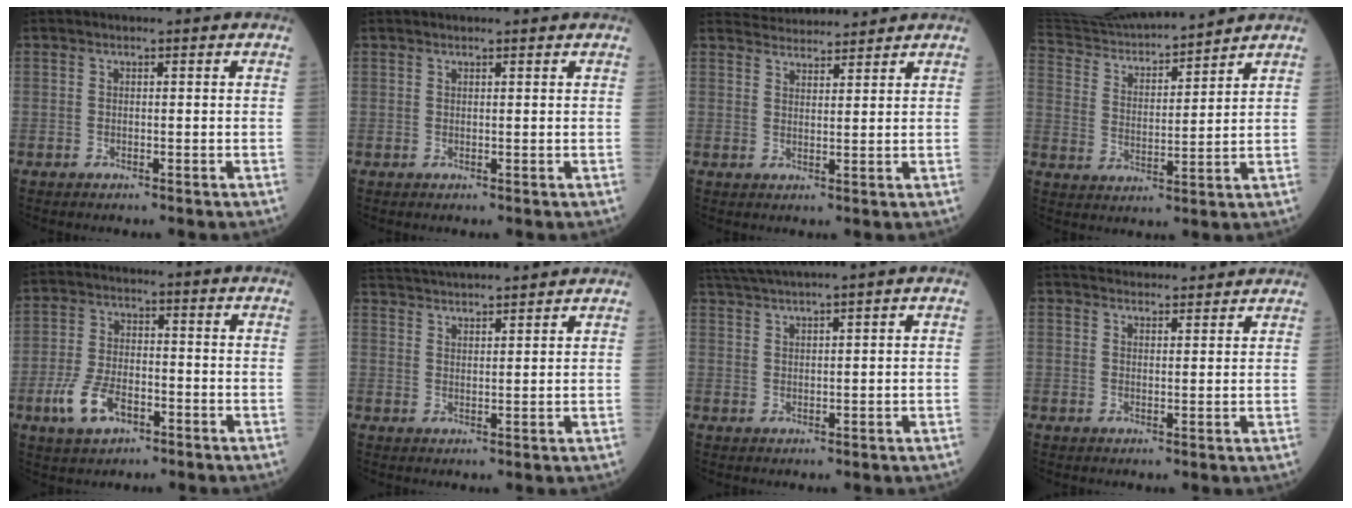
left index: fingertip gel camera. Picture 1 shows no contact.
{"total": 1.6, "force": [1.5, 0.0, 0.3], "torque": [-0.006, 0.014, 0.022]}
{"total": 5.9, "force": [5.9, 0.5, 0.4], "torque": [-0.013, 0.029, 0.091]}
{"total": 17.4, "force": [16.6, 1.3, 5.2], "torque": [-0.106, 0.016, 0.291]}
{"total": 7.5, "force": [-3.7, 3.8, 5.3], "torque": [-0.121, -0.004, -0.072]}
{"total": 14.3, "force": [13.4, 1.1, 4.8], "torque": [-0.099, 0.041, 0.207]}
{"total": 5.8, "force": [5.0, -1.7, 2.5], "torque": [-0.047, 0.020, 0.095]}
{"total": 9.3, "force": [8.9, 1.6, 2.2], "torque": [-0.028, 0.026, 0.117]}